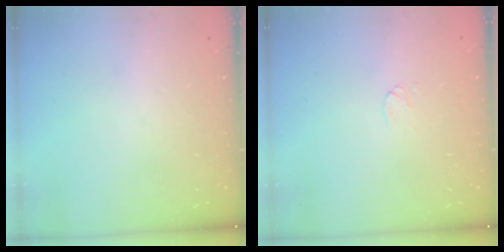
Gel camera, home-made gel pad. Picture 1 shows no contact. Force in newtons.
{"total": 3.6, "press": 3.6, "slide": 0.4}